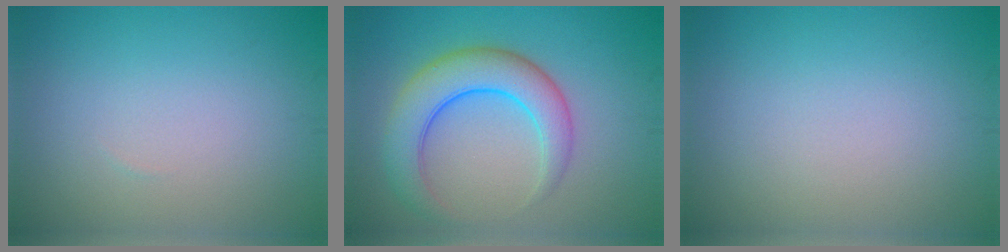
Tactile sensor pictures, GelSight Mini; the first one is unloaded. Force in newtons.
{"total": 6.1, "press": 6.1, "slide": 0.4}
{"total": 0.0}